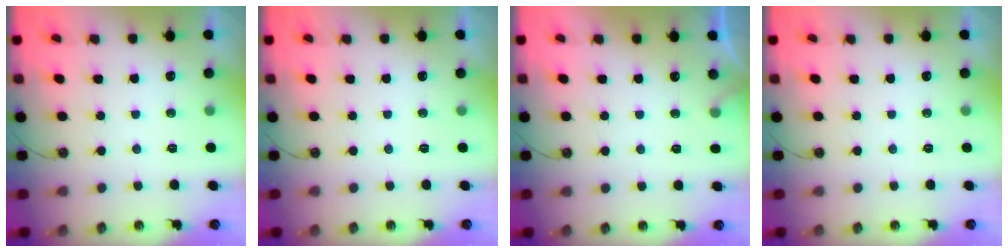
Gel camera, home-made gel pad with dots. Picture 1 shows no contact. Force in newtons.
{"total": 0.0}
{"total": 4.0, "press": 4.0, "slide": 0.3}
{"total": 0.0}